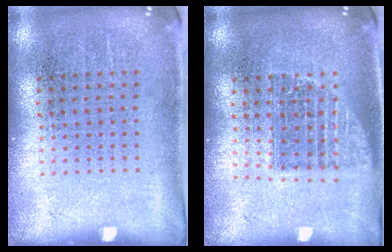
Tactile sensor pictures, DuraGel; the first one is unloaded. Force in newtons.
{"total": 1.3, "press": 1.1, "slide": 0.8}